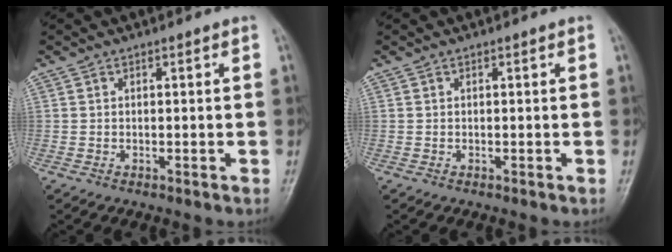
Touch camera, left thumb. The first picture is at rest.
{"total": 0.0}